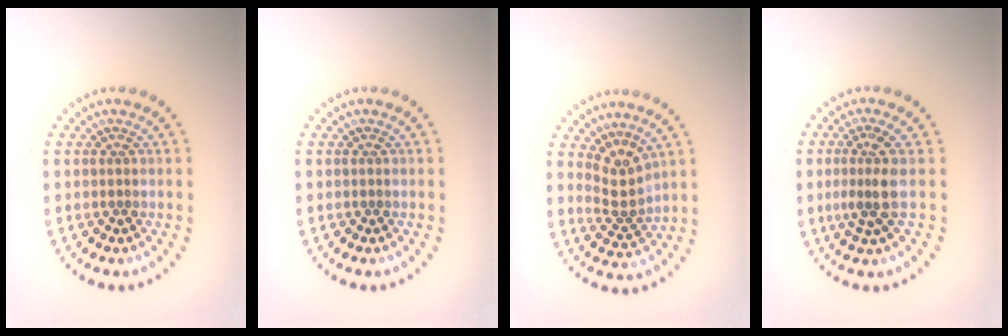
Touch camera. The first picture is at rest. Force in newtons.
{"total": 0.0}
{"total": 2.7, "press": 1.9, "slide": 1.9}
{"total": 2.8, "press": 2.1, "slide": 1.8}